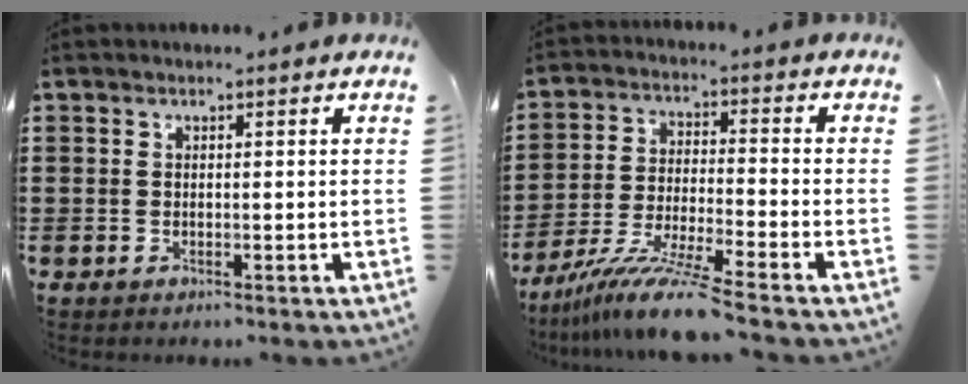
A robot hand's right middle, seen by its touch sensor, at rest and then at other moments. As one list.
[{"total": 9.6, "force": [-8.3, -0.1, 4.8], "torque": [-0.098, -0.007, -0.163]}]